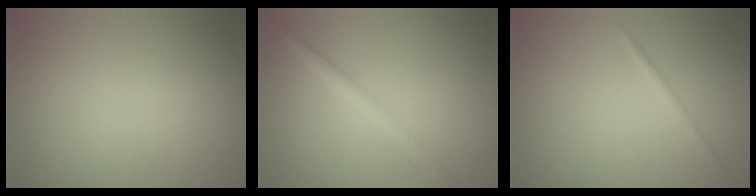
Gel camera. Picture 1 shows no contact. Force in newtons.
{"total": 2.5, "press": 2.5, "slide": 0.1}
{"total": 0.7, "press": 0.7, "slide": 0.0}